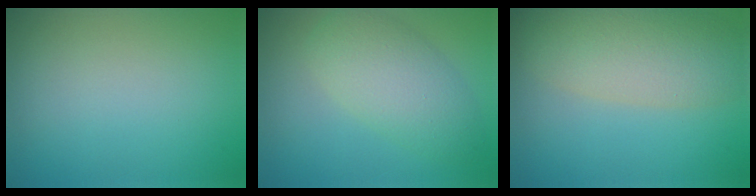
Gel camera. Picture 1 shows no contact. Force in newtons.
{"total": 5.1, "press": 5.1, "slide": 0.2}
{"total": 7.0, "press": 7.0, "slide": 0.6}